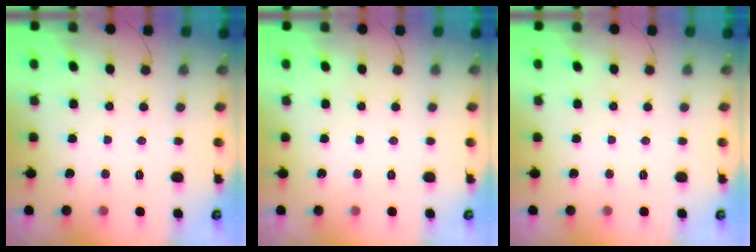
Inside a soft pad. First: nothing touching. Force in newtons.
{"total": 0.0}
{"total": 0.0}